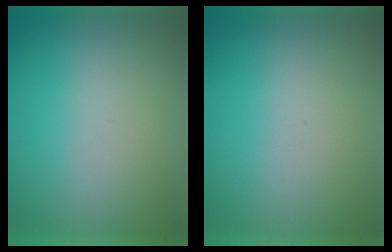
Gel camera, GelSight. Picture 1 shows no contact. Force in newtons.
{"total": 0.0}